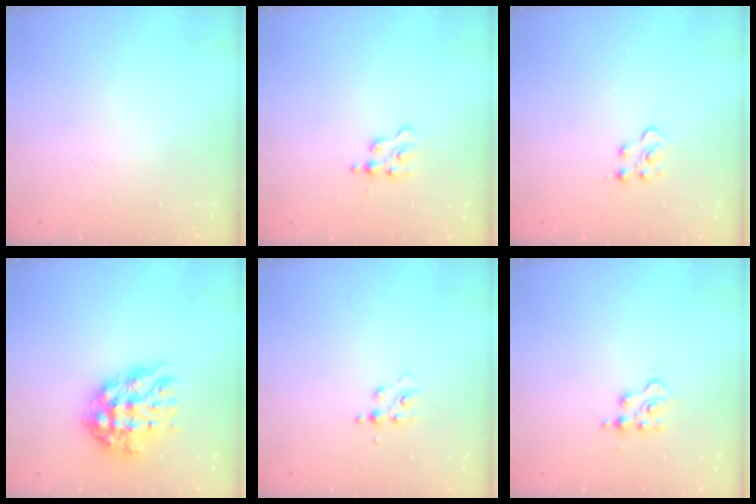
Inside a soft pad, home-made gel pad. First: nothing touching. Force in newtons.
{"total": 1.9, "press": 1.9, "slide": 0.2}
{"total": 4.6, "press": 4.6, "slide": 0.4}
{"total": 14.3, "press": 14.2, "slide": 1.2}
{"total": 4.9, "press": 4.8, "slide": 0.5}
{"total": 2.4, "press": 2.4, "slide": 0.3}